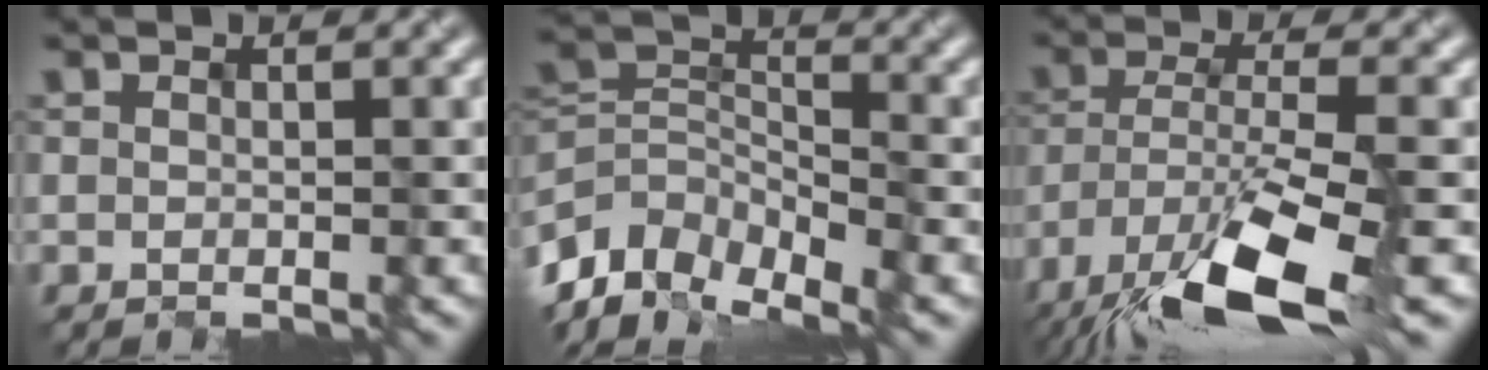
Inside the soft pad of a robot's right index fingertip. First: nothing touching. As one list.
[{"total": 8.5, "force": [-6.5, 3.8, 4.0], "torque": [-0.076, -0.010, -0.126]}, {"total": 10.8, "force": [-6.8, 2.6, 8.0], "torque": [-0.158, -0.016, -0.127]}]